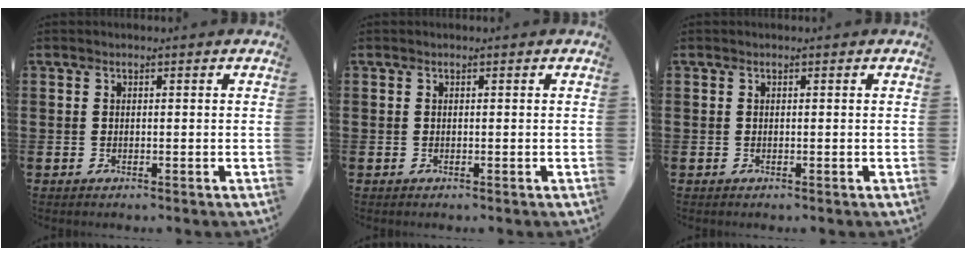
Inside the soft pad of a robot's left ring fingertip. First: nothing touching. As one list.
[{"total": 0.0}, {"total": 0.0}]